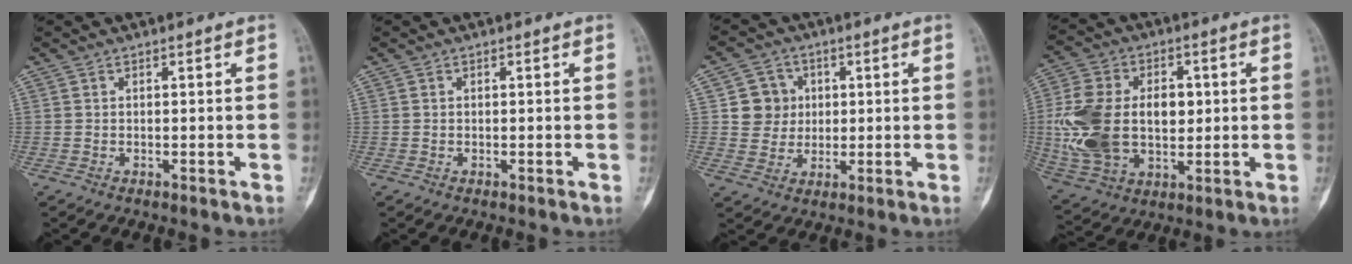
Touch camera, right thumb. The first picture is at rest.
{"total": 0.0}
{"total": 7.1, "force": [1.2, 6.8, 1.7], "torque": [0.015, 0.005, 0.019]}
{"total": 19.8, "force": [0.6, 12.9, 15.0], "torque": [-0.283, 0.006, 0.023]}